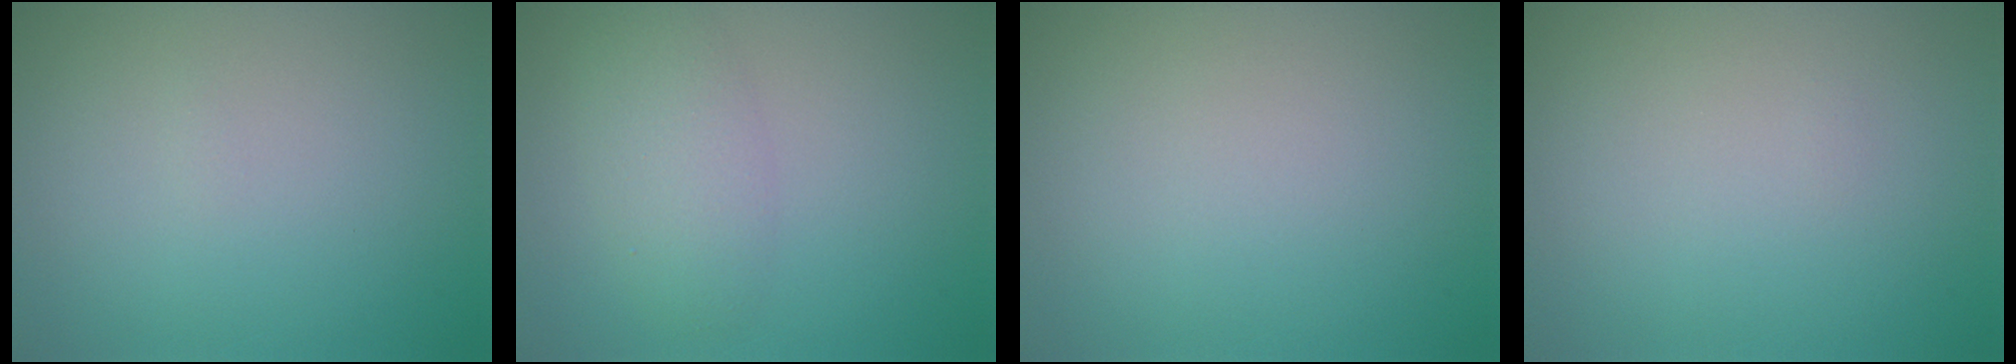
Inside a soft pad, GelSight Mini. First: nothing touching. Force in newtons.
{"total": 3.0, "press": 3.0, "slide": 0.2}
{"total": 0.0}
{"total": 0.0}